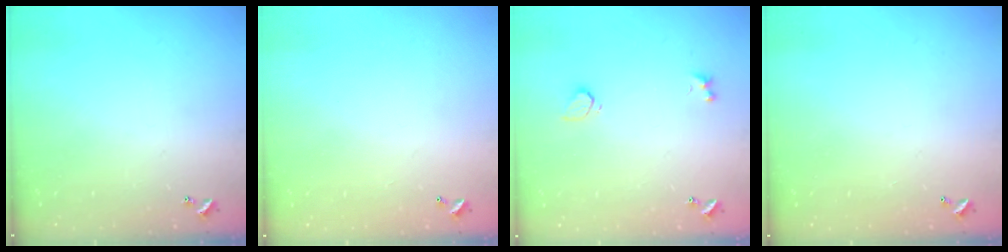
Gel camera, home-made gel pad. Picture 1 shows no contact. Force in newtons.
{"total": 2.8, "press": 2.8, "slide": 0.1}
{"total": 2.1, "press": 1.8, "slide": 1.2}
{"total": 2.8, "press": 2.8, "slide": 0.1}